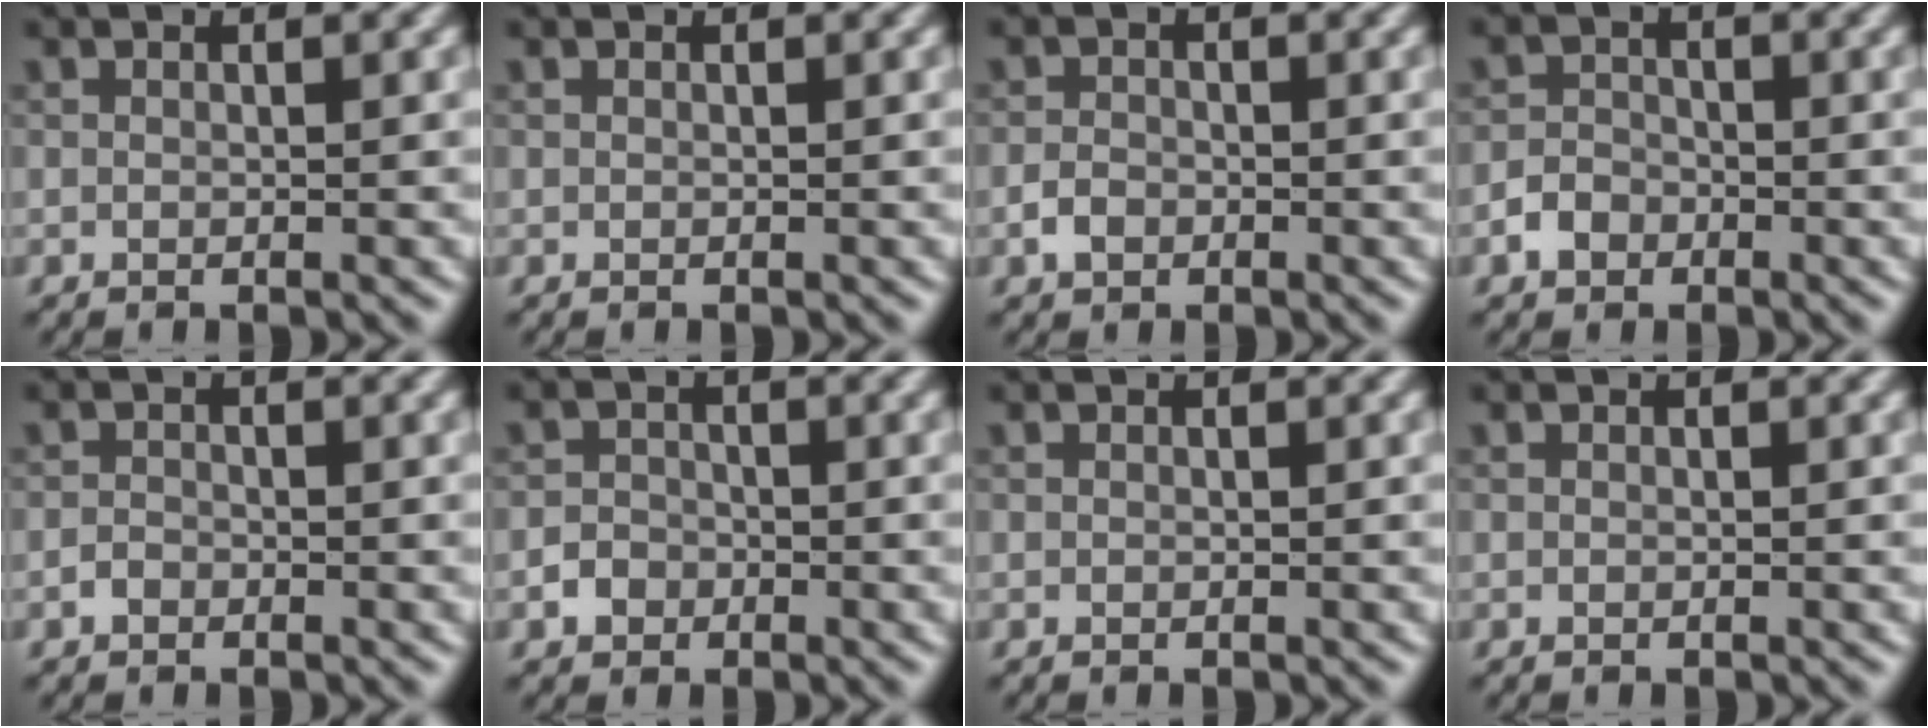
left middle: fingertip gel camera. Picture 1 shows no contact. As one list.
[{"total": 0.0}, {"total": 1.3, "force": [-0.6, 0.9, 0.6], "torque": [-0.008, 0.004, -0.015]}, {"total": 1.9, "force": [-1.1, 1.4, 0.6], "torque": [-0.006, 0.008, -0.024]}, {"total": 0.8, "force": [-0.5, 0.6, 0.2], "torque": [-0.001, 0.003, -0.011]}, {"total": 1.6, "force": [-0.7, 1.4, 0.4], "torque": [0.007, 0.005, -0.020]}, {"total": 0.0}, {"total": 0.0}]